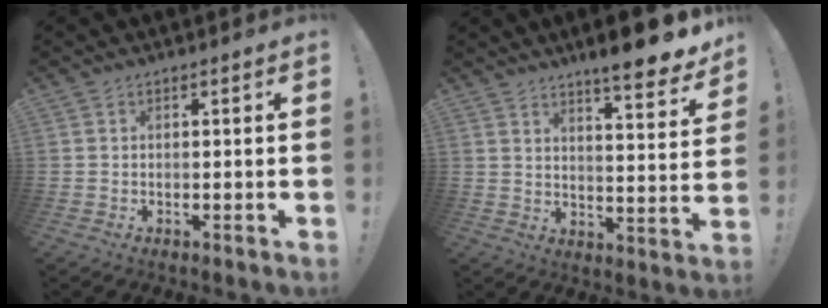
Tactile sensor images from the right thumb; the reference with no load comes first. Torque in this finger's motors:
{"motor_torque": [-0.41, 1.83, 1.27, 0.78, 0.06]}